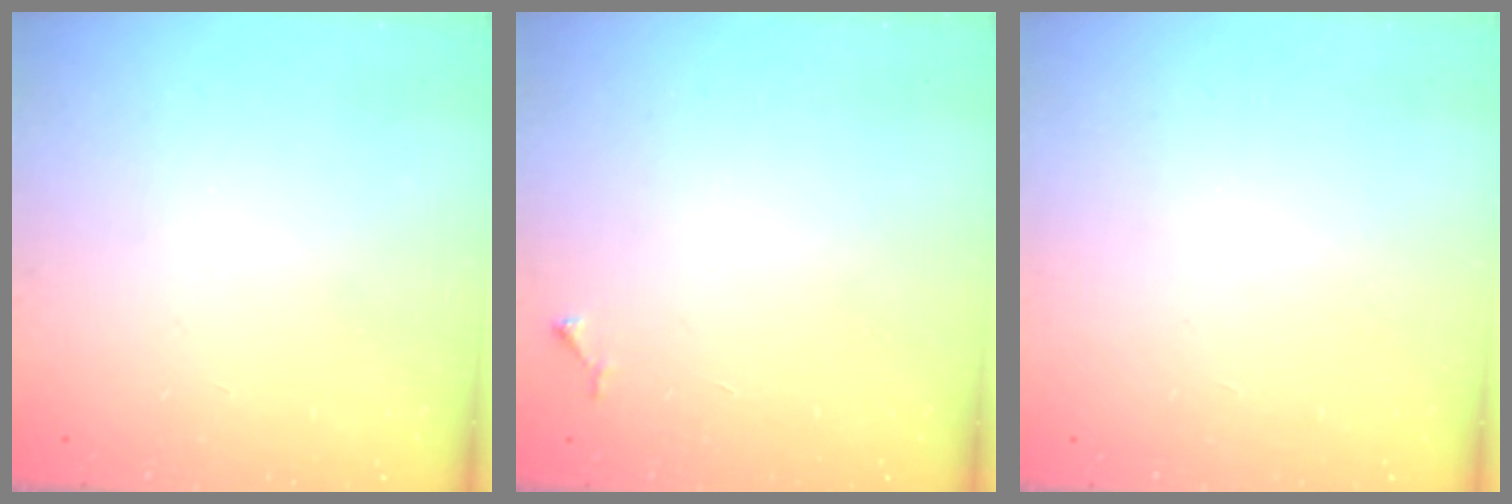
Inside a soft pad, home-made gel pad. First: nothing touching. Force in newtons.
{"total": 4.5, "press": 4.5, "slide": 0.6}
{"total": 1.5, "press": 1.5, "slide": 0.1}